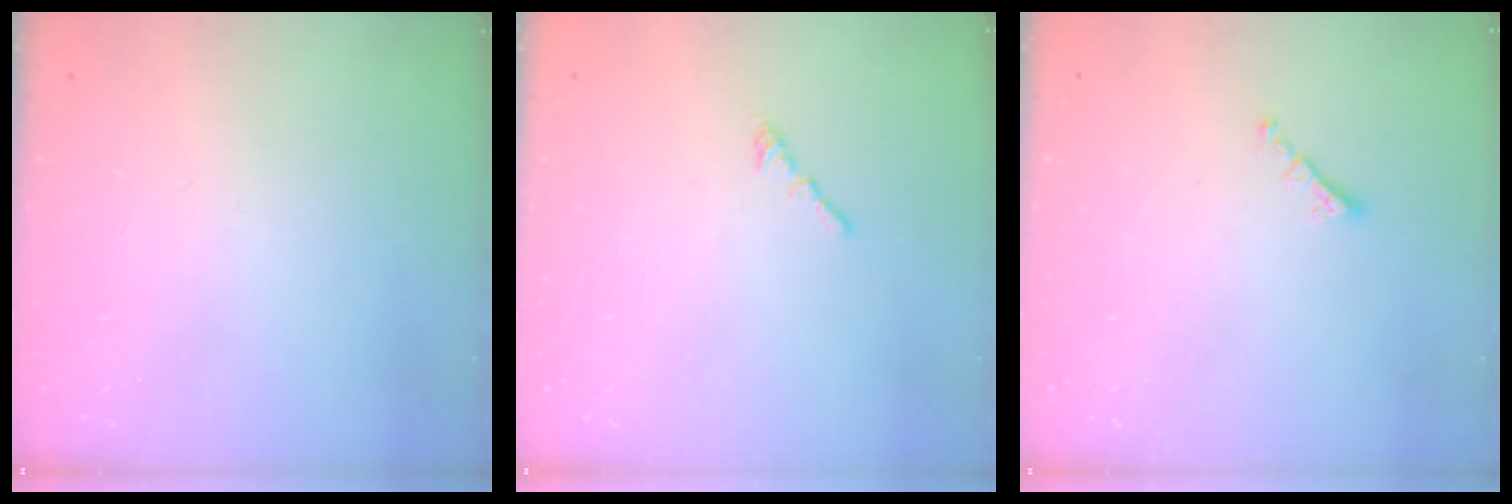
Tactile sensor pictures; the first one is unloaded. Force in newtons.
{"total": 0.7, "press": 0.6, "slide": 0.4}
{"total": 0.8, "press": 0.7, "slide": 0.4}